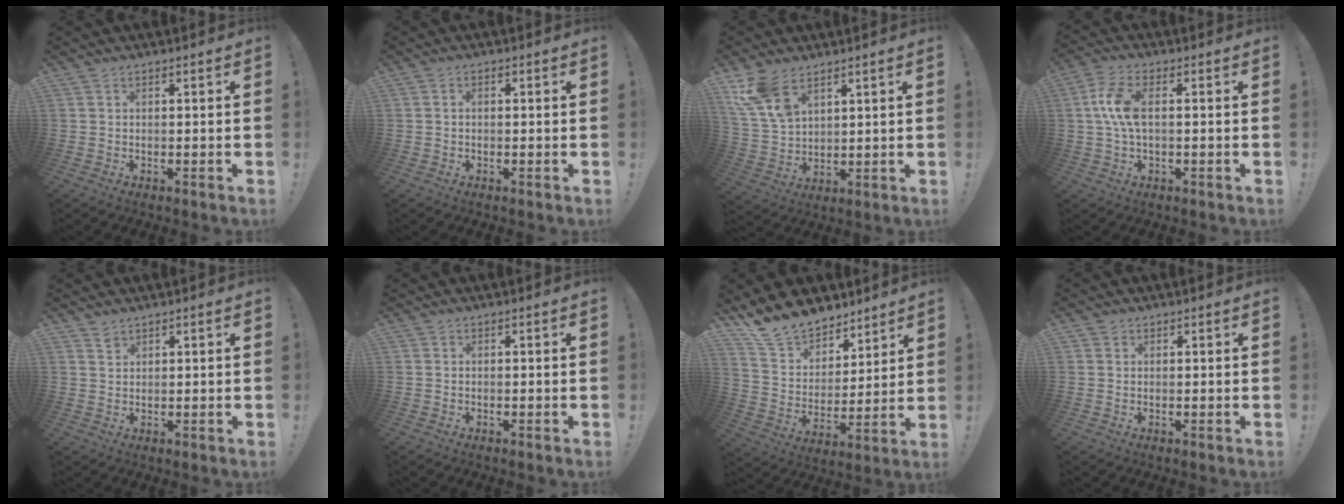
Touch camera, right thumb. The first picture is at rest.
{"total": 1.0, "force": [-0.4, 0.5, 0.7], "torque": [-0.019, 0.006, -0.006]}
{"total": 11.4, "force": [7.2, 6.1, 6.3], "torque": [-0.128, -0.028, 0.144]}
{"total": 8.9, "force": [0.8, 3.9, 8.0], "torque": [-0.160, 0.001, 0.016]}
{"total": 2.1, "force": [1.8, 1.0, 0.6], "torque": [-0.003, -0.011, 0.032]}
{"total": 0.0}
{"total": 14.4, "force": [12.5, 6.5, 2.8], "torque": [-0.079, -0.096, 0.239]}
{"total": 0.9, "force": [0.6, 0.6, 0.0], "torque": [0.006, -0.002, 0.011]}